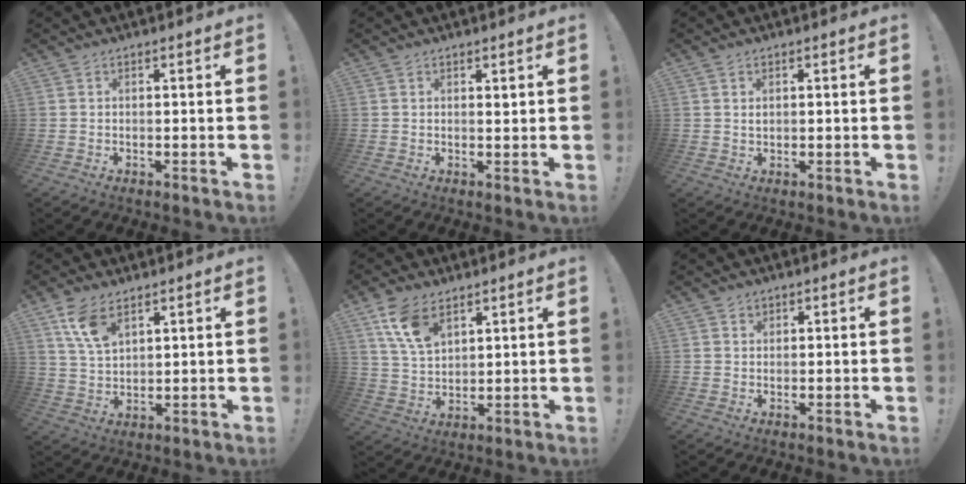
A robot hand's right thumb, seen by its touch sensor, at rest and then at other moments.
{"total": 0.9, "force": [0.7, 0.4, 0.3], "torque": [0.007, -0.006, 0.011]}
{"total": 1.1, "force": [0.5, 0.8, 0.6], "torque": [-0.010, 0.000, 0.008]}
{"total": 9.0, "force": [5.6, 4.3, 5.6], "torque": [-0.097, -0.022, 0.105]}
{"total": 10.5, "force": [6.4, 5.7, 6.1], "torque": [-0.111, -0.023, 0.125]}
{"total": 1.3, "force": [1.0, 0.9, 0.1], "torque": [0.005, -0.006, 0.016]}